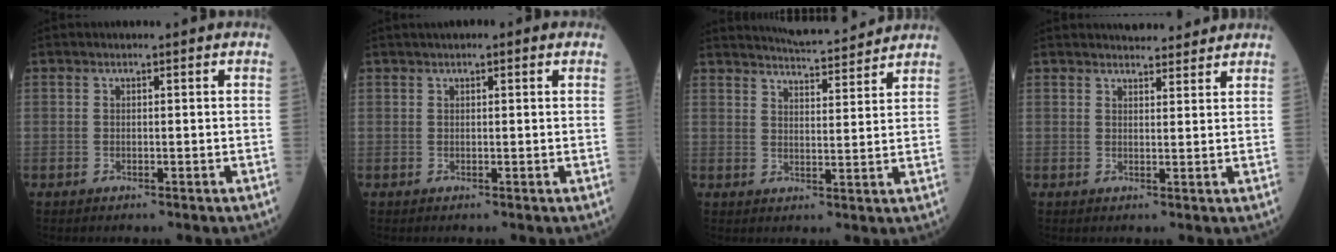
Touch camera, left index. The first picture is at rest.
{"total": 2.7, "force": [1.6, 0.7, 2.0], "torque": [-0.033, 0.021, 0.021]}
{"total": 10.0, "force": [9.6, 0.6, 2.6], "torque": [-0.047, 0.009, 0.136]}
{"total": 6.1, "force": [5.8, 1.4, 1.5], "torque": [-0.015, 0.014, 0.070]}